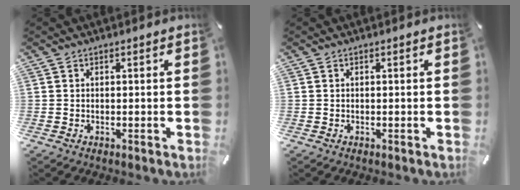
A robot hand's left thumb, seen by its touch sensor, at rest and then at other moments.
{"total": 0.0}